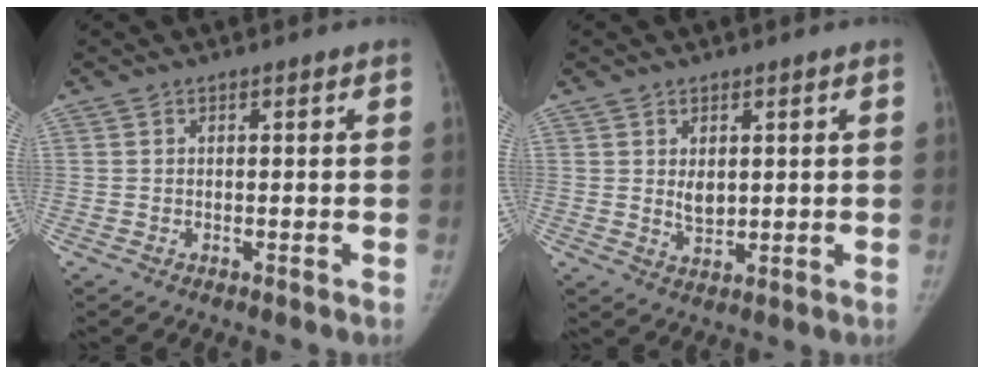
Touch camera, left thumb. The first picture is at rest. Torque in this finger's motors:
{"motor_torque": [0.00, 0.00, 0.08, -0.05, 0.07]}